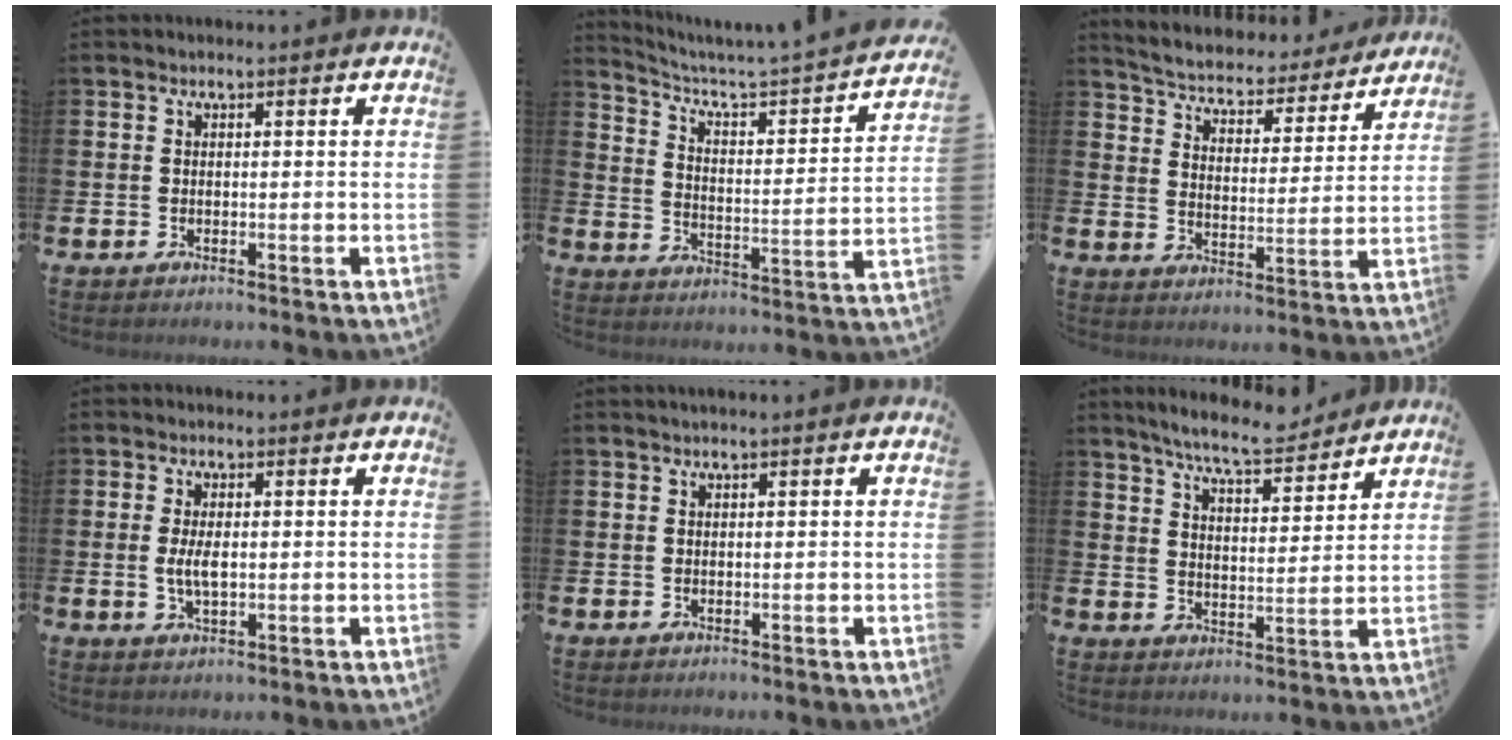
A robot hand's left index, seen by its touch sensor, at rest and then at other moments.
{"total": 4.8, "force": [4.2, 0.2, 2.2], "torque": [-0.069, -0.039, 0.060]}
{"total": 4.8, "force": [4.6, 1.3, 0.8], "torque": [-0.046, -0.040, 0.073]}
{"total": 3.3, "force": [0.1, 1.4, 3.0], "torque": [-0.046, -0.002, -0.001]}
{"total": 0.6, "force": [0.3, -0.1, 0.4], "torque": [-0.014, 0.003, 0.007]}
{"total": 7.7, "force": [7.2, 0.4, 2.4], "torque": [-0.064, -0.040, 0.128]}